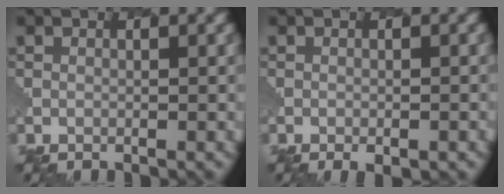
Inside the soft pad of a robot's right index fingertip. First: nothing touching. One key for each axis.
{"total": 1.6, "fx": -0.9, "fy": 0.6, "fz": 1.2, "tx": -0.015, "ty": 0.000, "tz": -0.010}